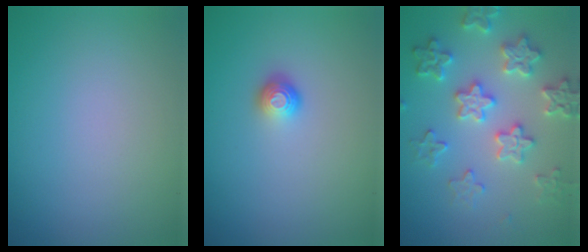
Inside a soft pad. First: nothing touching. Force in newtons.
{"total": 1.2, "press": 0.9, "slide": 0.7}
{"total": 5.4, "press": 5.3, "slide": 1.1}